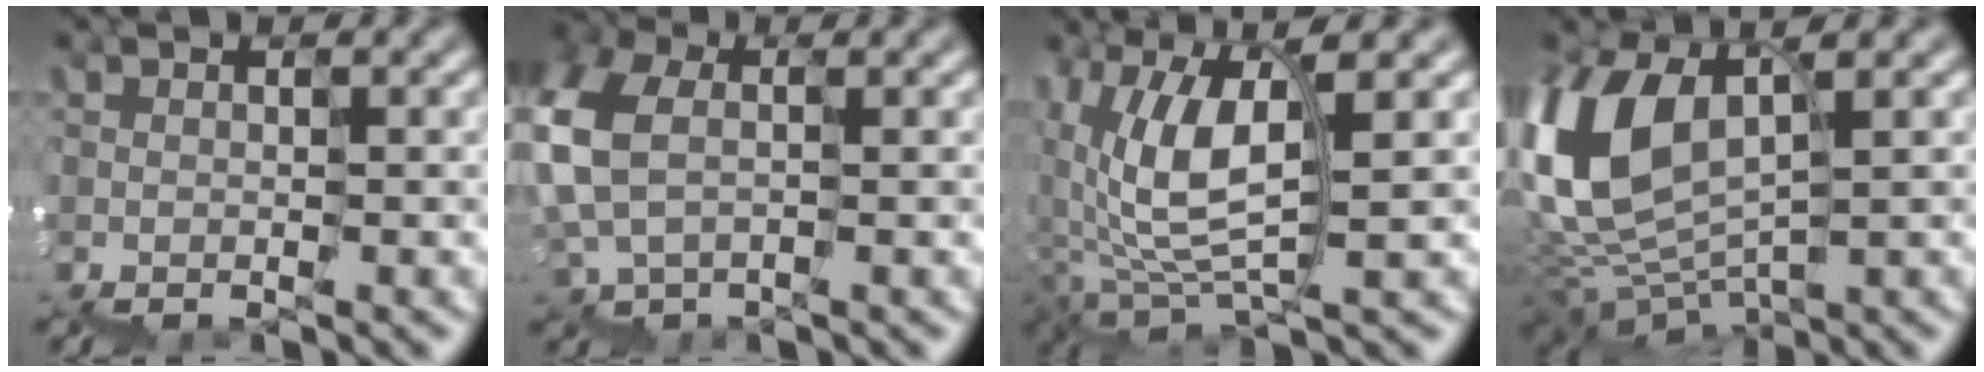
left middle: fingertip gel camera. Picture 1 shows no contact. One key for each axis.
{"total": 2.8, "fx": 0.5, "fy": 2.3, "fz": 1.6, "tx": -0.084, "ty": 0.017, "tz": -0.003}
{"total": 4.9, "fx": 2.0, "fy": 2.6, "fz": 3.7, "tx": -0.093, "ty": 0.014, "tz": 0.035}
{"total": 8.0, "fx": 2.3, "fy": 5.1, "fz": 5.7, "tx": -0.163, "ty": 0.013, "tz": 0.043}